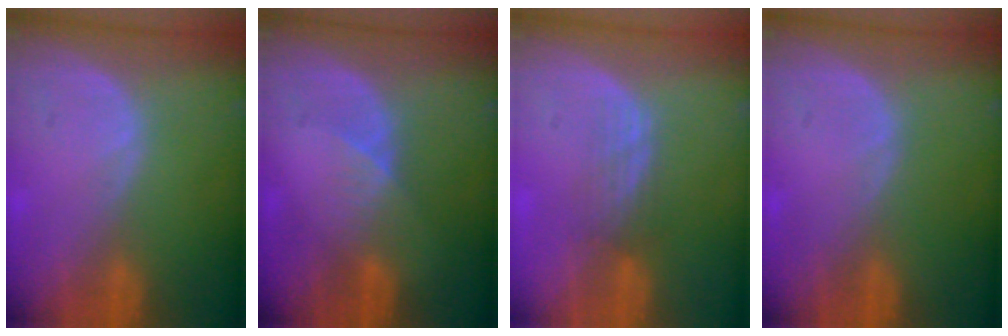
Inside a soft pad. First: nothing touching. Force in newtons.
{"total": 3.0, "press": 2.6, "slide": 1.5}
{"total": 2.9, "press": 2.6, "slide": 1.3}
{"total": 0.0}